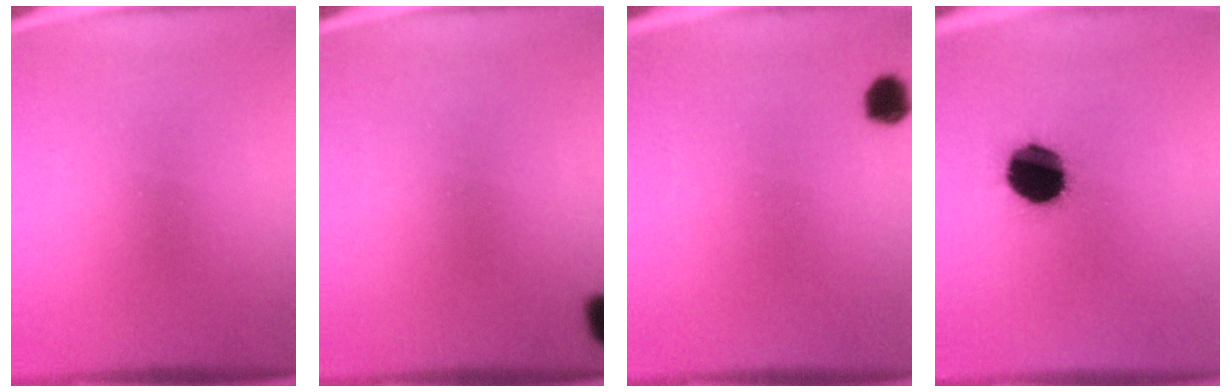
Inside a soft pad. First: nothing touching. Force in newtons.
{"total": 5.0}
{"total": 3.3}
{"total": 14.9}